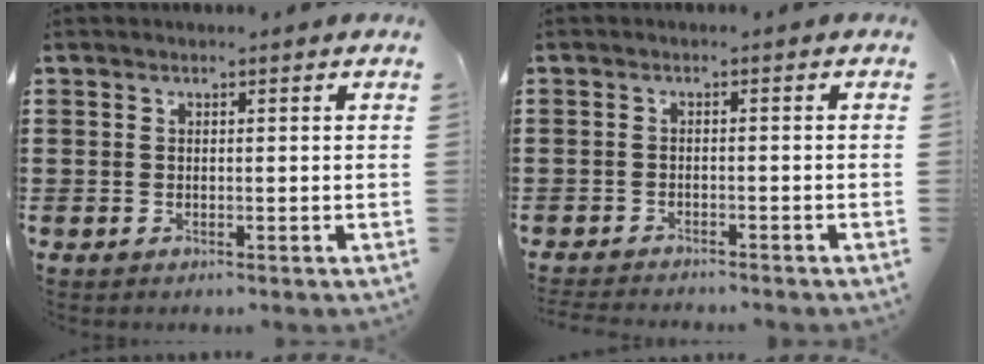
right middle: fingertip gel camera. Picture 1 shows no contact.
{"total": 1.9, "force": [-1.9, -0.1, 0.0], "torque": [-0.006, -0.004, -0.040]}